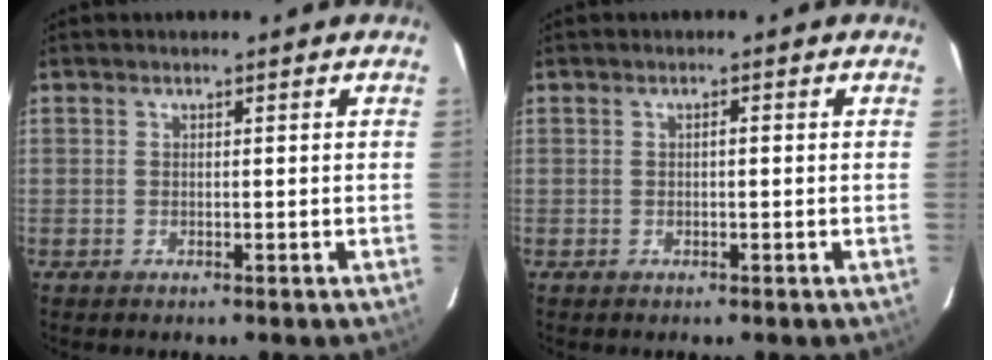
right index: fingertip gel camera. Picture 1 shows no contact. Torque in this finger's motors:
{"motor_torque": [0.12, -0.02, 0.03, 0.02]}